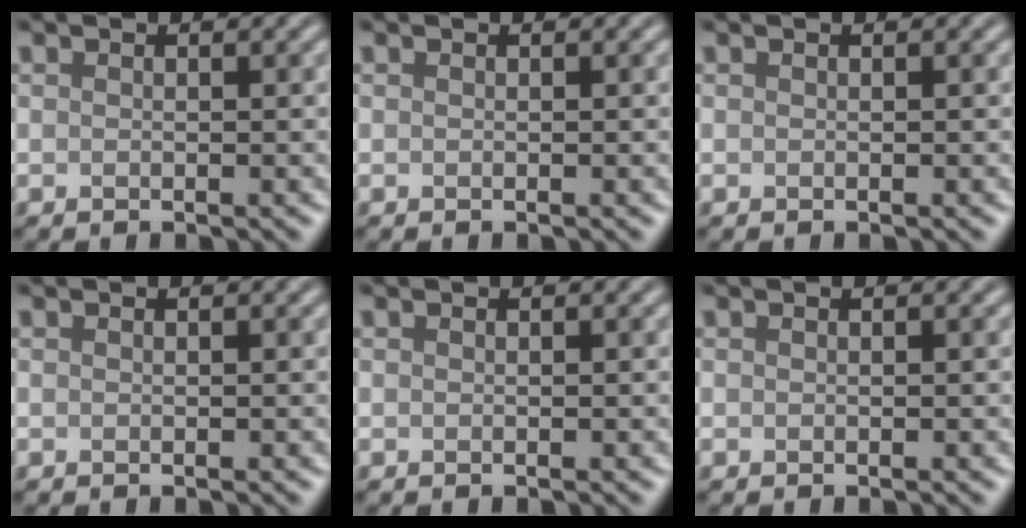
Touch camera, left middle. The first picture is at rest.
{"total": 0.0}
{"total": 0.0}
{"total": 0.0}
{"total": 0.0}
{"total": 0.0}